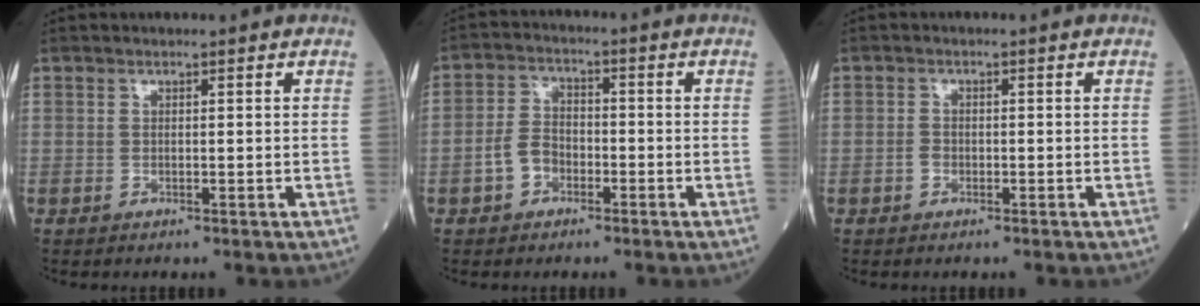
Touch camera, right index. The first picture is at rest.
{"total": 4.8, "force": [-2.1, 3.3, 2.8], "torque": [-0.061, 0.016, -0.043]}
{"total": 1.2, "force": [-0.7, 0.8, 0.6], "torque": [-0.007, 0.005, -0.011]}